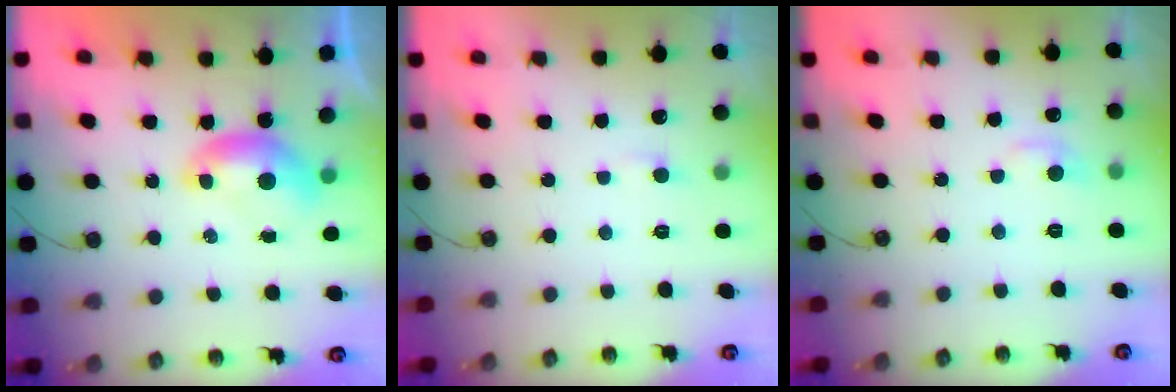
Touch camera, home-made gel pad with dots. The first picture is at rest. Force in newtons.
{"total": 2.4, "press": 2.3, "slide": 0.4}
{"total": 0.8, "press": 0.2, "slide": 0.8}